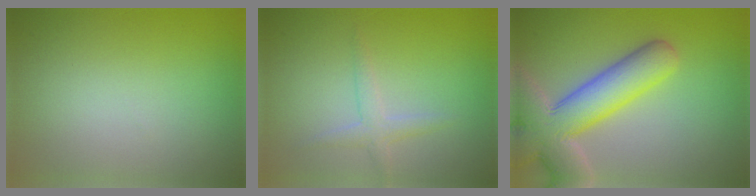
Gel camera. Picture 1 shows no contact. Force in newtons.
{"total": 1.7, "press": 1.7, "slide": 0.1}
{"total": 9.2, "press": 9.2, "slide": 0.9}